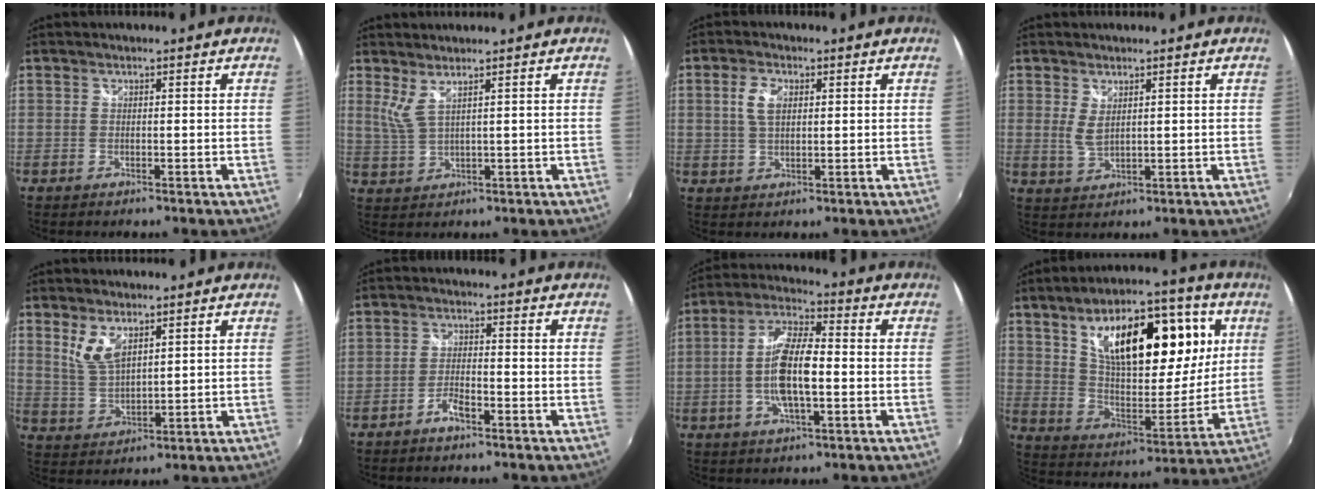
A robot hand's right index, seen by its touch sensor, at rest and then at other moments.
{"total": 2.8, "force": [1.8, -0.2, 2.1], "torque": [-0.048, -0.007, 0.039]}
{"total": 4.6, "force": [1.3, 2.6, 3.6], "torque": [-0.070, 0.007, 0.025]}
{"total": 2.9, "force": [1.3, 1.1, 2.4], "torque": [-0.045, -0.006, 0.024]}
{"total": 6.1, "force": [3.4, 2.6, 4.4], "torque": [-0.087, -0.004, 0.073]}
{"total": 3.6, "force": [-2.6, 1.0, 2.3], "torque": [-0.060, 0.004, -0.049]}
{"total": 11.3, "force": [-1.8, 3.6, 10.6], "torque": [-0.215, 0.006, -0.036]}
{"total": 23.6, "force": [8.7, 11.2, 18.9], "torque": [-0.308, 0.020, 0.151]}